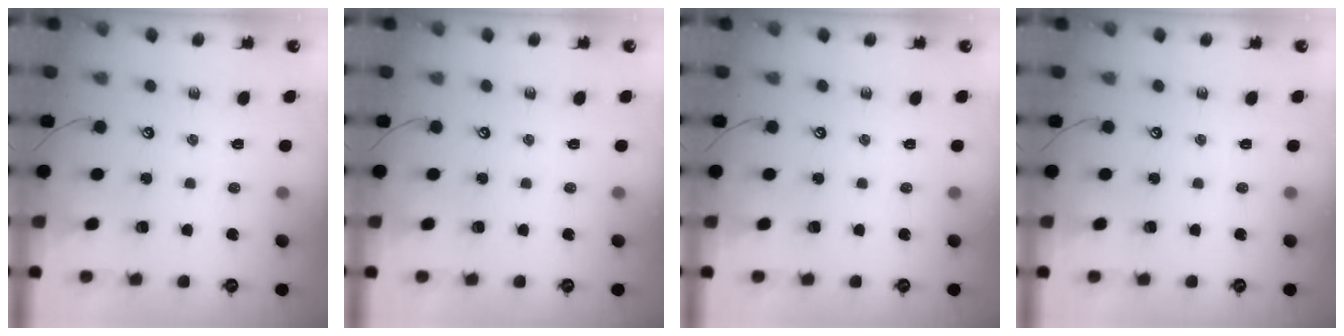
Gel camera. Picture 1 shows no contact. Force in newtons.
{"total": 0.0}
{"total": 0.0}
{"total": 0.0}